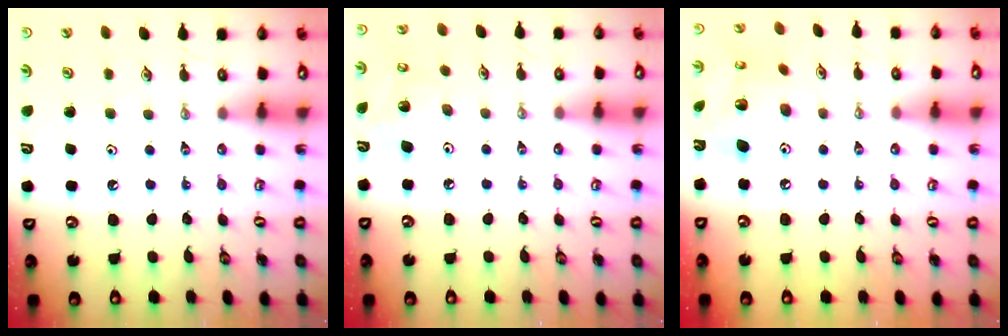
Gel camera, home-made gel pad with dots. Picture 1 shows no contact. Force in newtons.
{"total": 7.2, "press": 7.1, "slide": 1.1}
{"total": 12.9, "press": 12.8, "slide": 0.9}